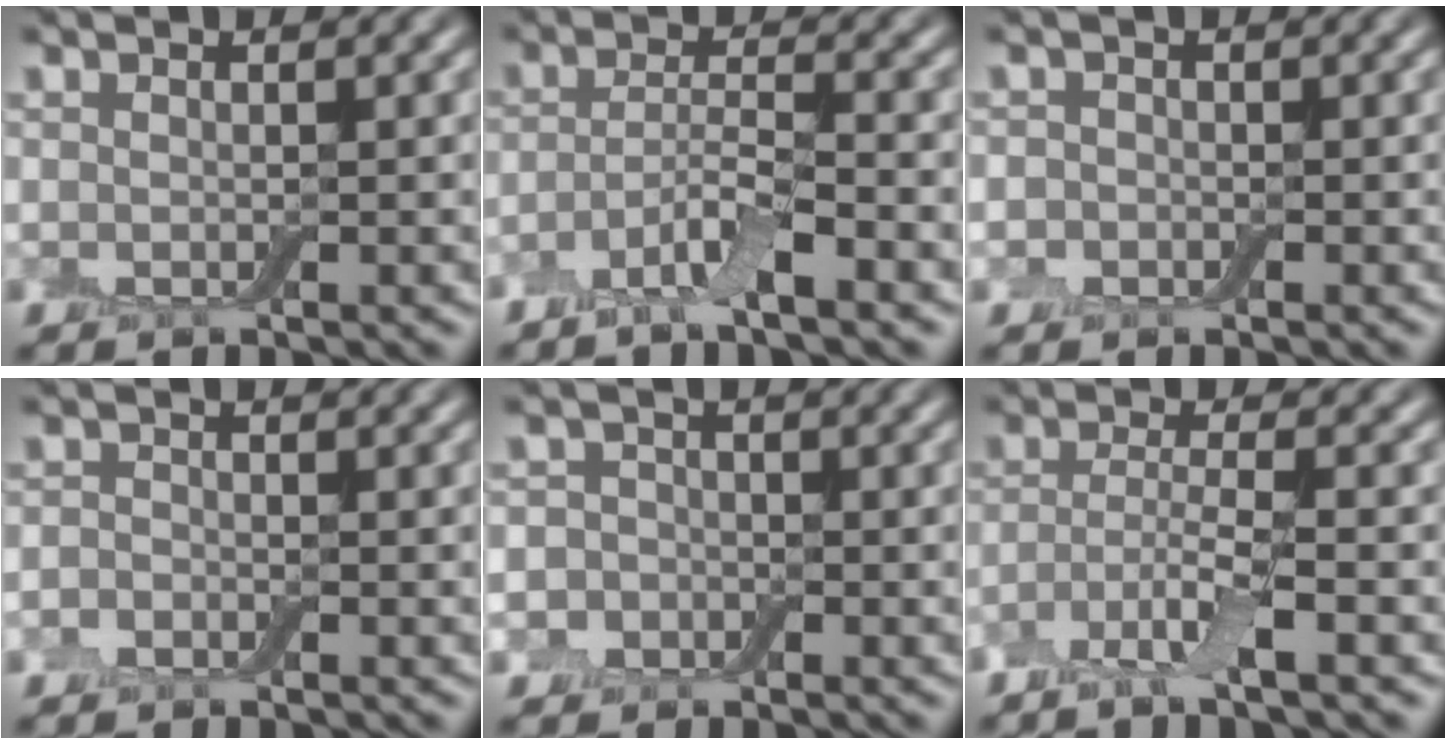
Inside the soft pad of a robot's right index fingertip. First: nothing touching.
{"total": 3.6, "force": [-2.3, 0.5, 2.7], "torque": [-0.054, 0.002, -0.053]}
{"total": 1.2, "force": [-0.4, 1.2, 0.1], "torque": [0.014, 0.004, -0.017]}
{"total": 0.9, "force": [-0.6, 0.7, 0.2], "torque": [0.000, 0.004, -0.016]}
{"total": 3.7, "force": [-1.0, 3.5, 0.8], "torque": [0.010, 0.022, -0.052]}
{"total": 3.3, "force": [-2.0, 0.4, 2.6], "torque": [-0.055, -0.003, -0.048]}